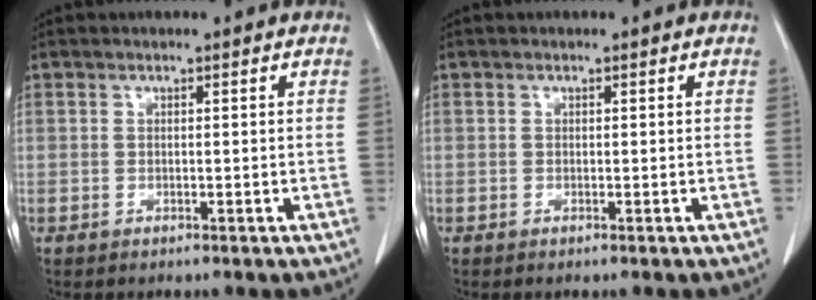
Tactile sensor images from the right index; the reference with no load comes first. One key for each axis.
{"total": 0.0}